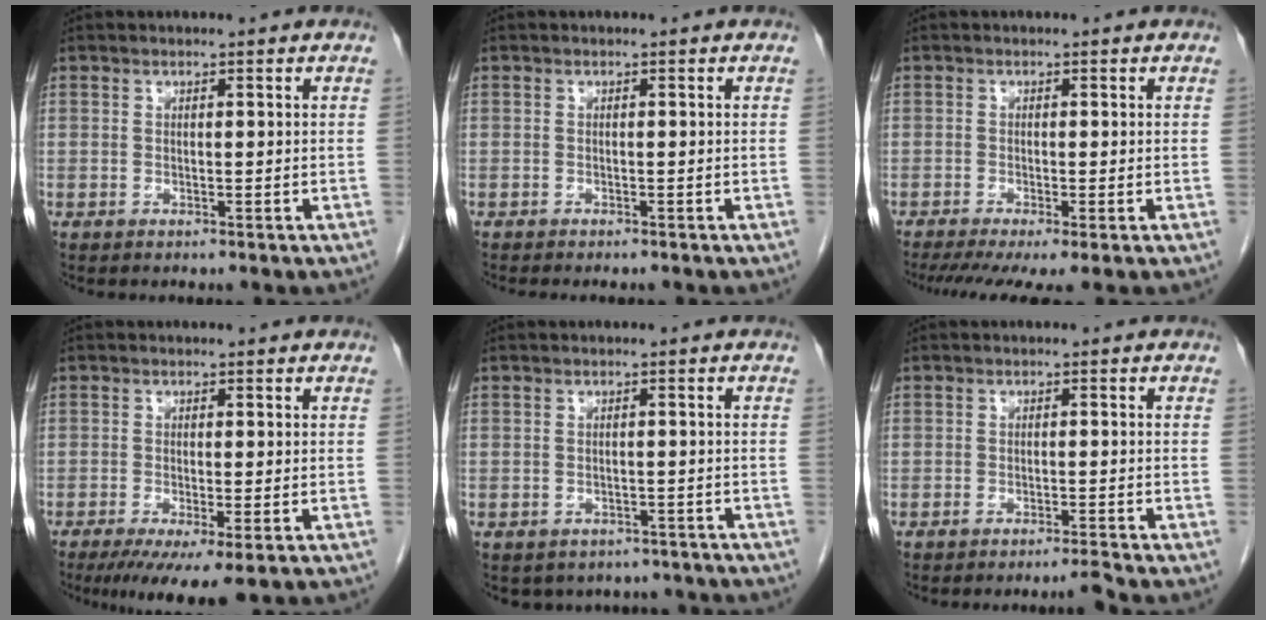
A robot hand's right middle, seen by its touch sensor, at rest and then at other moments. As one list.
[{"total": 3.2, "force": [-2.8, 0.6, 1.4], "torque": [-0.017, -0.006, -0.032]}, {"total": 6.8, "force": [-4.7, 0.8, 4.9], "torque": [-0.074, -0.017, -0.081]}, {"total": 6.8, "force": [-3.7, 1.0, 5.6], "torque": [-0.083, -0.019, -0.059]}, {"total": 6.8, "force": [-5.8, 3.5, 0.8], "torque": [0.000, 0.013, -0.063]}, {"total": 1.9, "force": [-1.6, -0.7, 0.5], "torque": [-0.009, -0.004, -0.027]}]